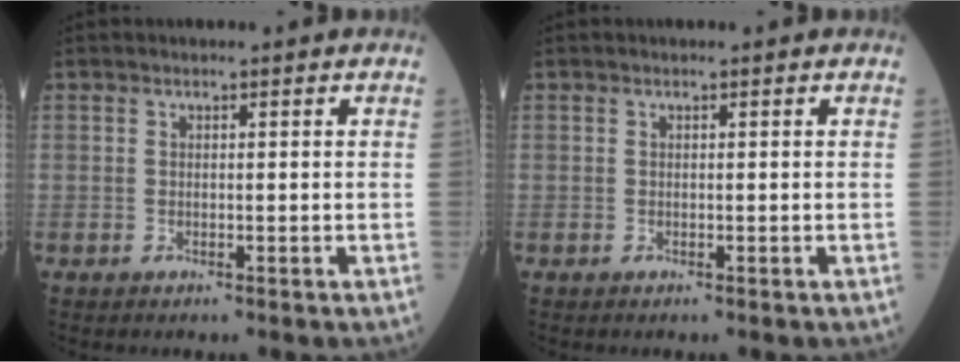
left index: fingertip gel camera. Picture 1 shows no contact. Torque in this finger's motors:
{"motor_torque": [-0.02, 0.13, 0.00, 0.00]}